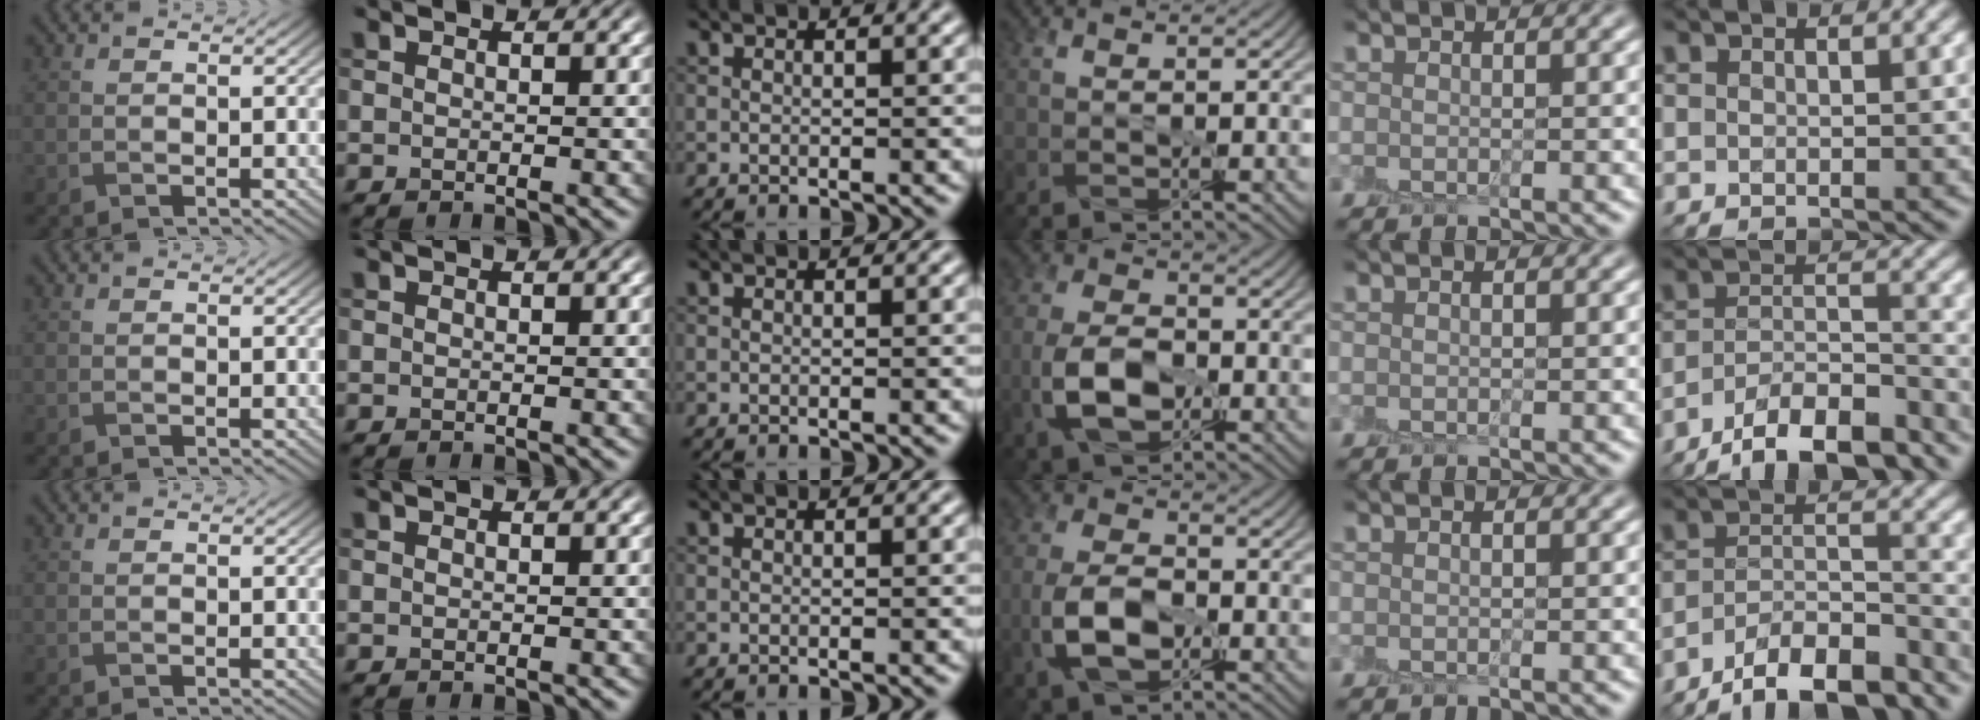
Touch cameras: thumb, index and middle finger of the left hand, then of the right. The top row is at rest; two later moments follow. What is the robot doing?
{"motion": "peel", "object": "sticky note"}